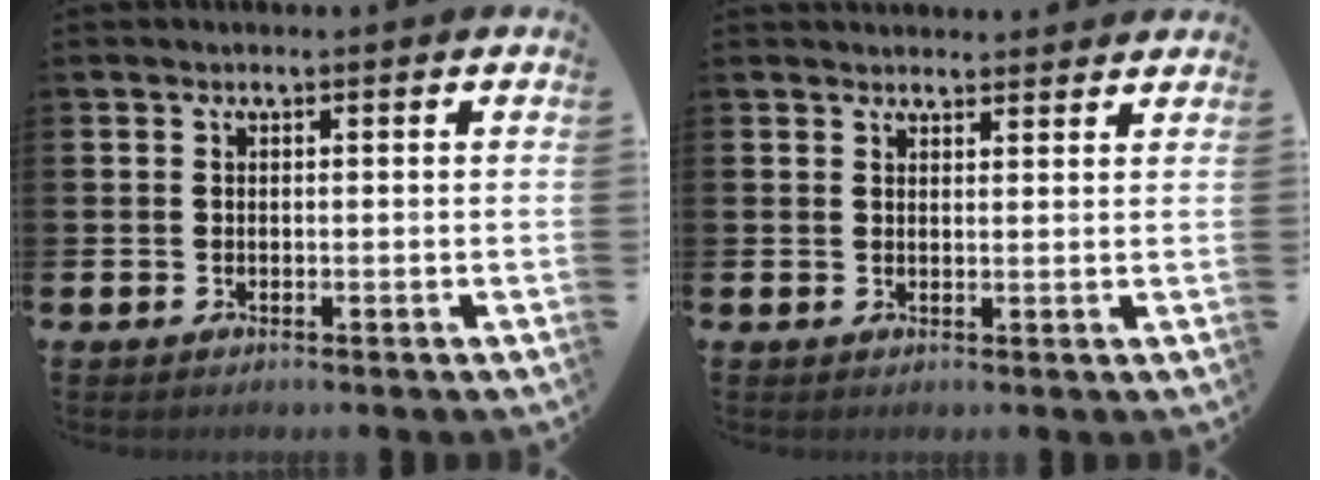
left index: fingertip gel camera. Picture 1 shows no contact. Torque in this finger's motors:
{"motor_torque": [0.53, -1.61, 0.08, 0.01]}